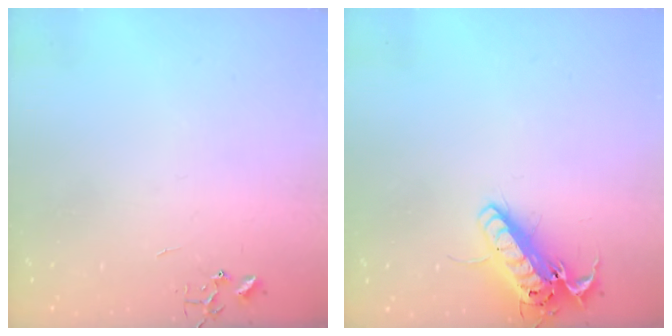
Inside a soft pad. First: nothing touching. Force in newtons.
{"total": 16.4, "press": 16.2, "slide": 2.7}